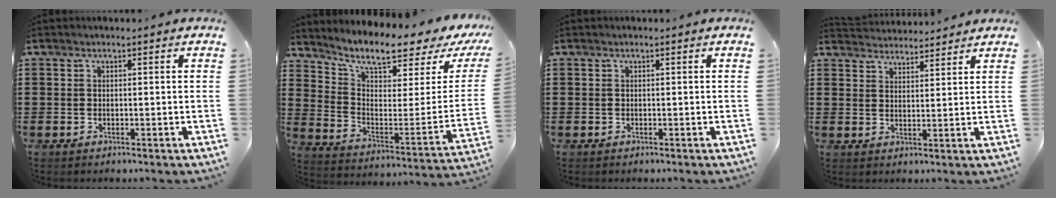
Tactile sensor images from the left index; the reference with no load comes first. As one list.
[{"total": 6.3, "force": [5.3, 0.6, 3.4], "torque": [-0.079, -0.056, 0.083]}, {"total": 0.0}, {"total": 3.3, "force": [3.3, 0.2, -0.3], "torque": [-0.005, -0.013, 0.063]}]